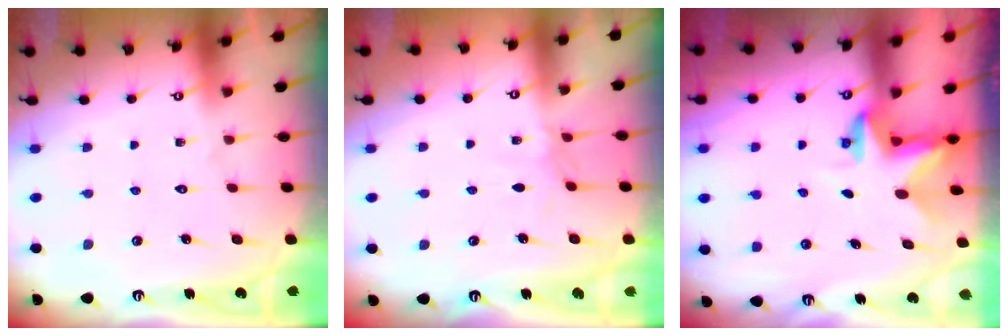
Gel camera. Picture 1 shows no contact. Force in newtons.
{"total": 2.8, "press": 2.7, "slide": 0.5}
{"total": 2.8, "press": 2.8, "slide": 0.2}